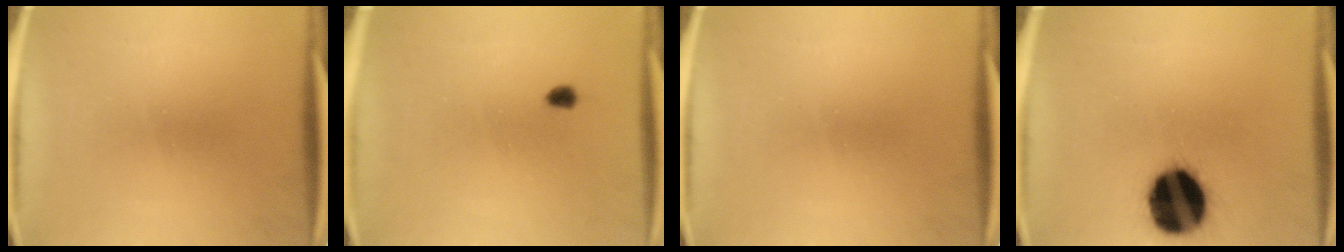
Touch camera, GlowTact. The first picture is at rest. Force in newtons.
{"total": 1.7}
{"total": 0.0}
{"total": 19.8}